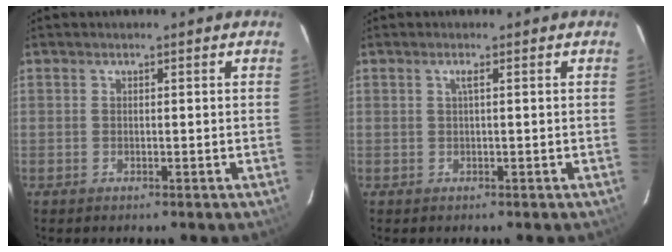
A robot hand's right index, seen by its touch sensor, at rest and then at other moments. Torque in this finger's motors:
{"motor_torque": [0.16, -0.04, 0.09, 0.03]}